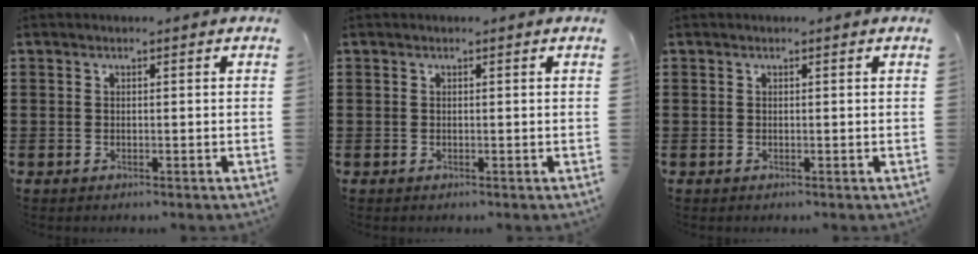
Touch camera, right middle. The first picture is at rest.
{"total": 0.0}
{"total": 0.0}